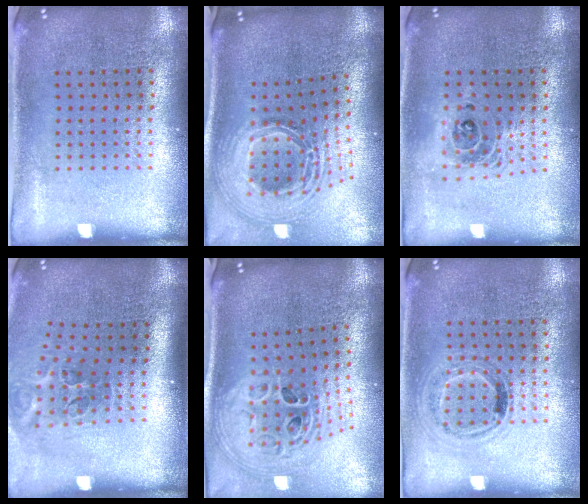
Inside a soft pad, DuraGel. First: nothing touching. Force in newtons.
{"total": 3.0, "press": 2.0, "slide": 2.2}
{"total": 1.5, "press": 1.2, "slide": 0.8}
{"total": 2.1, "press": 1.2, "slide": 1.7}
{"total": 2.9, "press": 2.0, "slide": 2.1}
{"total": 1.0, "press": 1.0, "slide": 0.3}